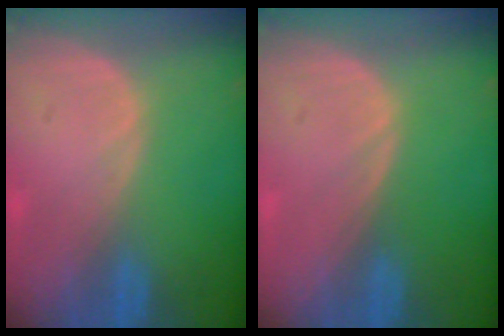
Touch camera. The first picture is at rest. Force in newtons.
{"total": 0.0}